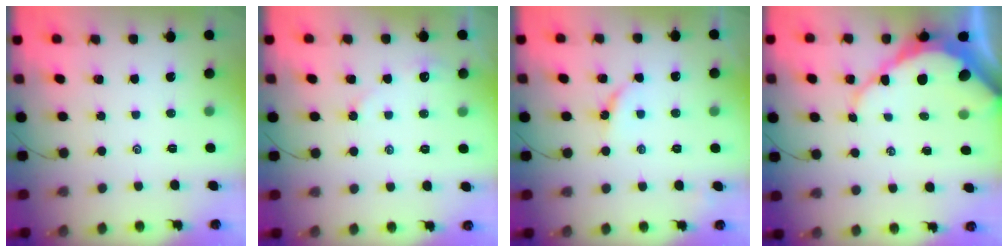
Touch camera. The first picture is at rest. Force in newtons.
{"total": 2.9, "press": 2.9, "slide": 0.5}
{"total": 4.4, "press": 4.3, "slide": 0.5}
{"total": 11.6, "press": 11.5, "slide": 1.2}